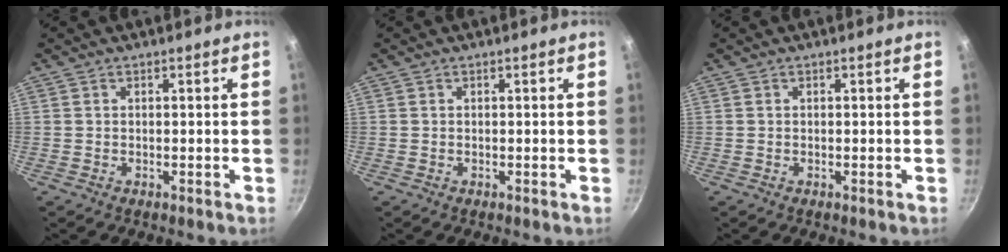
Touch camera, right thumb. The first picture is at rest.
{"total": 0.0}
{"total": 0.0}